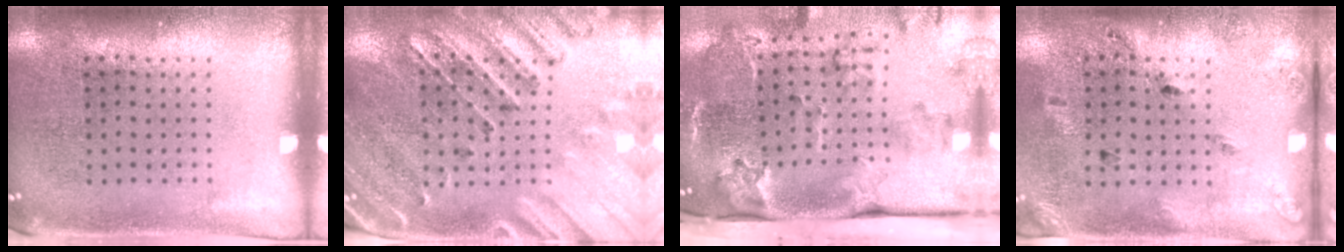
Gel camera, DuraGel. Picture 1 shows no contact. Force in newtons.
{"total": 2.9, "press": 2.7, "slide": 1.1}
{"total": 4.1, "press": 2.7, "slide": 3.0}
{"total": 1.8, "press": 1.1, "slide": 1.5}